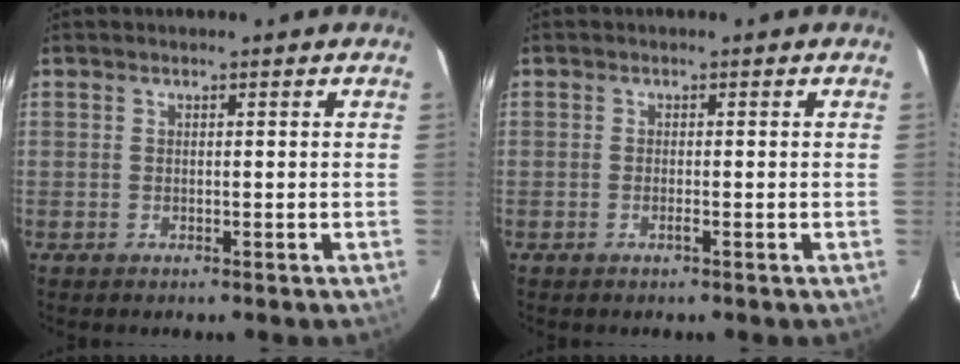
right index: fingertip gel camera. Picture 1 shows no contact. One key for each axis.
{"total": 0.9, "fx": -0.5, "fy": 0.0, "fz": 0.8, "tx": -0.015, "ty": 0.002, "tz": -0.010}